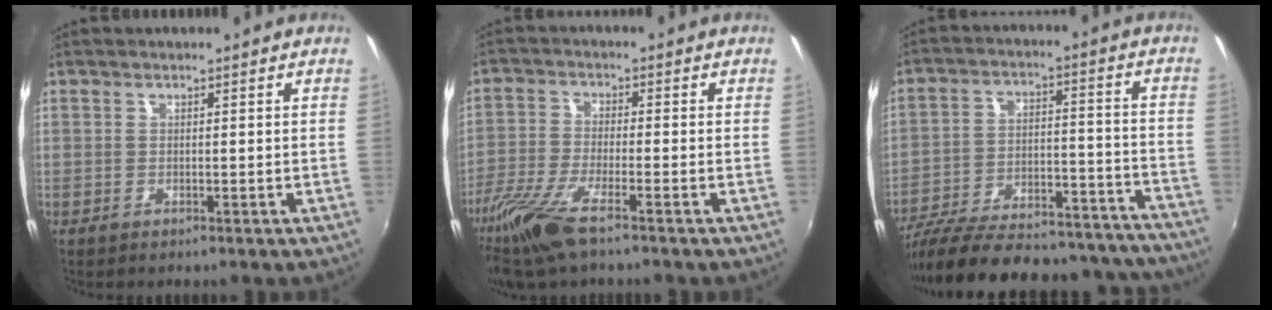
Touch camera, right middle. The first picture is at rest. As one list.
[{"total": 11.4, "force": [-7.9, 2.0, 8.0], "torque": [-0.188, -0.036, -0.156]}, {"total": 33.1, "force": [-28.8, 9.6, 13.2], "torque": [-0.239, 0.003, -0.376]}]